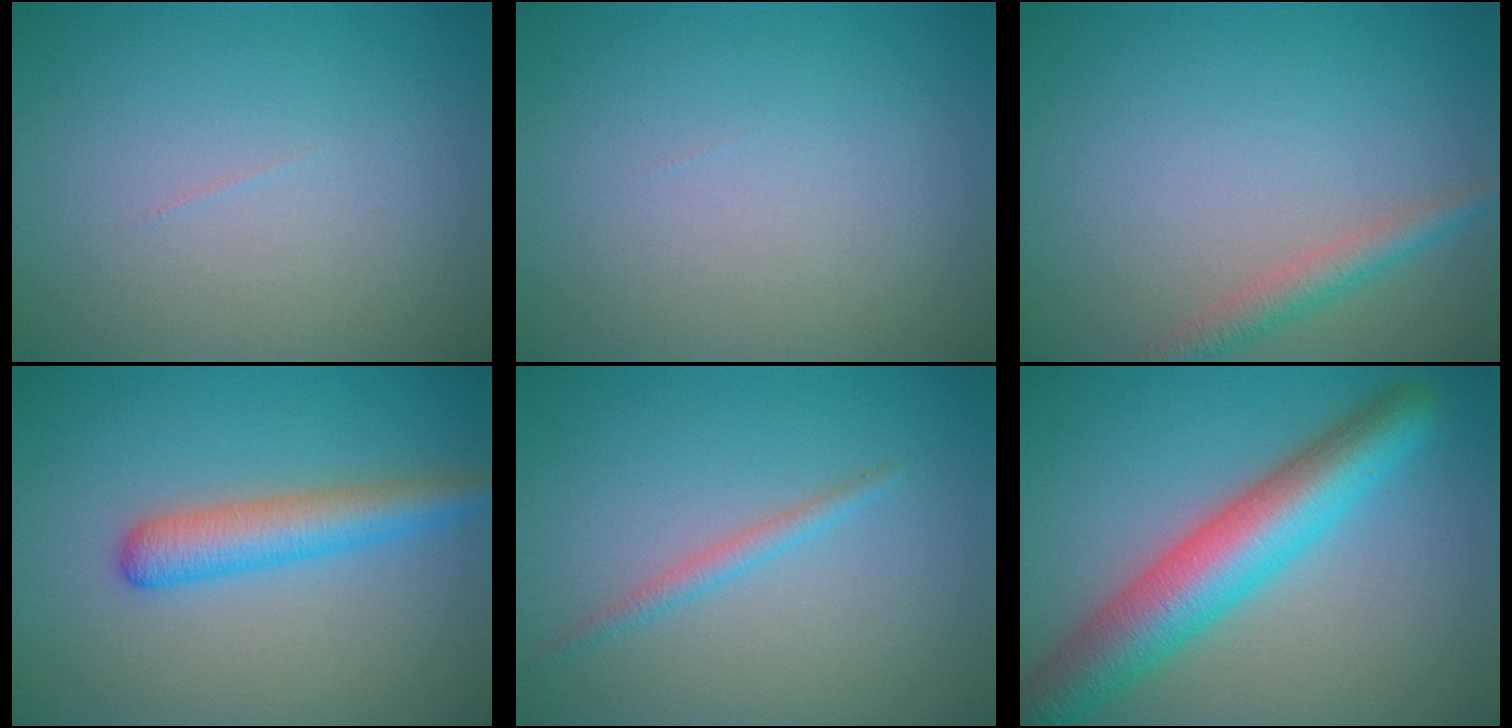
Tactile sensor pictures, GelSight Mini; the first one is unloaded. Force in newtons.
{"total": 0.0}
{"total": 2.4, "press": 2.4, "slide": 0.0}
{"total": 3.8, "press": 3.8, "slide": 0.2}
{"total": 1.3, "press": 1.3, "slide": 0.1}
{"total": 8.2, "press": 8.2, "slide": 0.3}